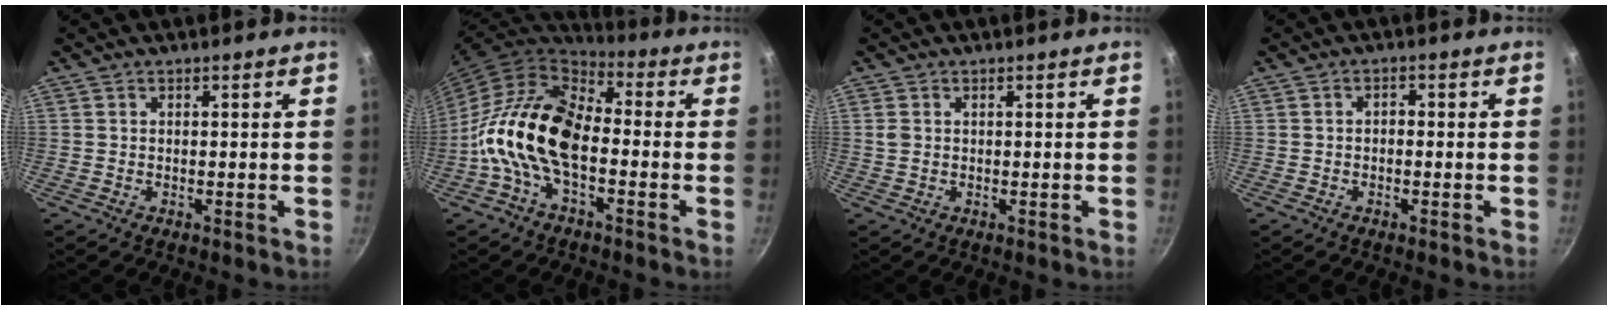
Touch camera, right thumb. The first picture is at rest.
{"total": 17.0, "force": [-3.5, 9.8, 13.4], "torque": [-0.235, 0.042, -0.086]}
{"total": 1.5, "force": [0.4, 1.1, 0.8], "torque": [-0.018, 0.005, 0.008]}
{"total": 1.3, "force": [-0.3, 1.0, 0.8], "torque": [-0.013, 0.010, -0.007]}